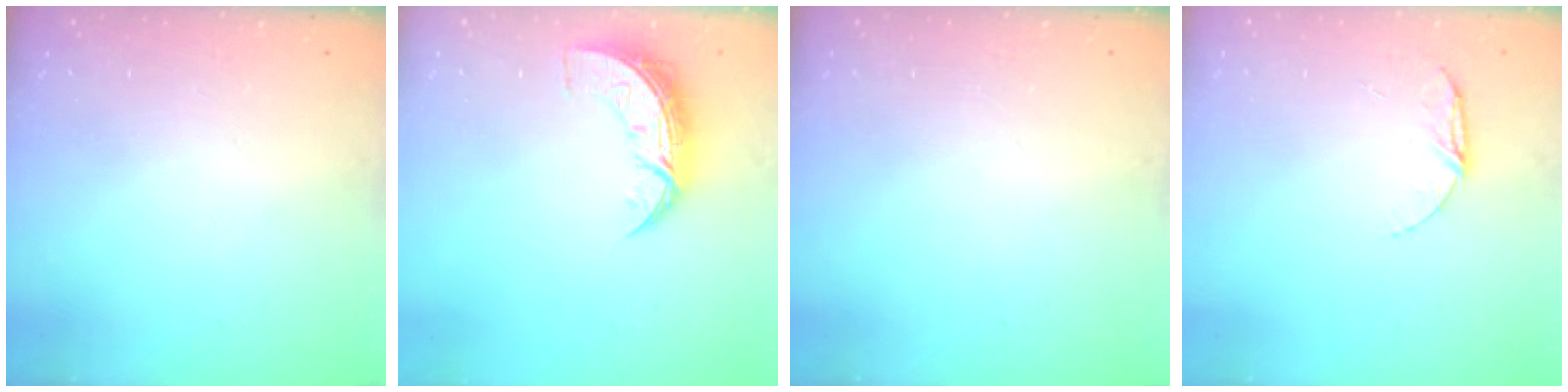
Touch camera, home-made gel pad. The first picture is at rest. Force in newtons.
{"total": 9.0, "press": 9.0, "slide": 0.5}
{"total": 0.0}
{"total": 7.6, "press": 7.6, "slide": 0.6}